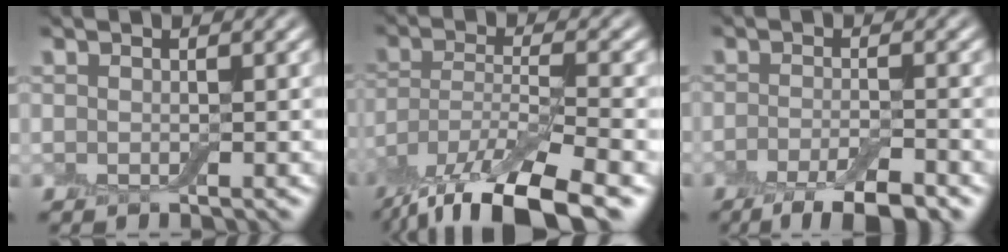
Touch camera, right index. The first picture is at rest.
{"total": 11.9, "force": [-8.6, 3.3, 7.5], "torque": [-0.138, -0.014, -0.158]}
{"total": 5.5, "force": [-3.6, 1.3, 3.9], "torque": [-0.062, -0.004, -0.064]}